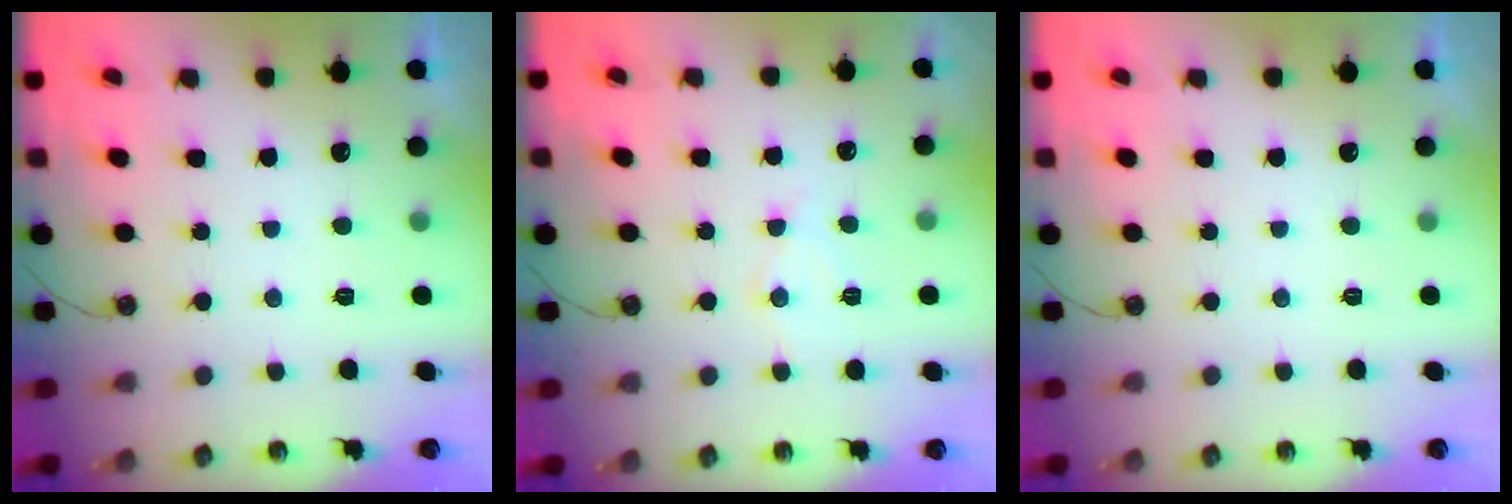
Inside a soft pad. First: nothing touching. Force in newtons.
{"total": 6.1, "press": 6.1, "slide": 0.5}
{"total": 0.0}